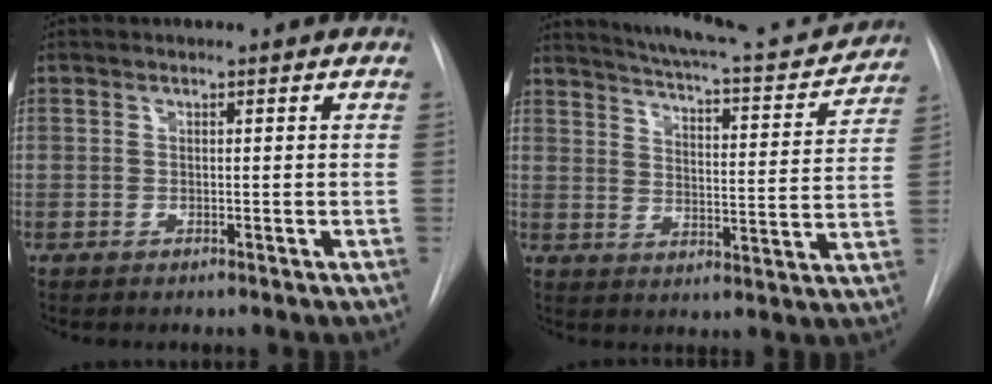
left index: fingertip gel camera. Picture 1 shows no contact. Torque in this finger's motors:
{"motor_torque": [0.94, -1.20, 0.21, 0.04]}